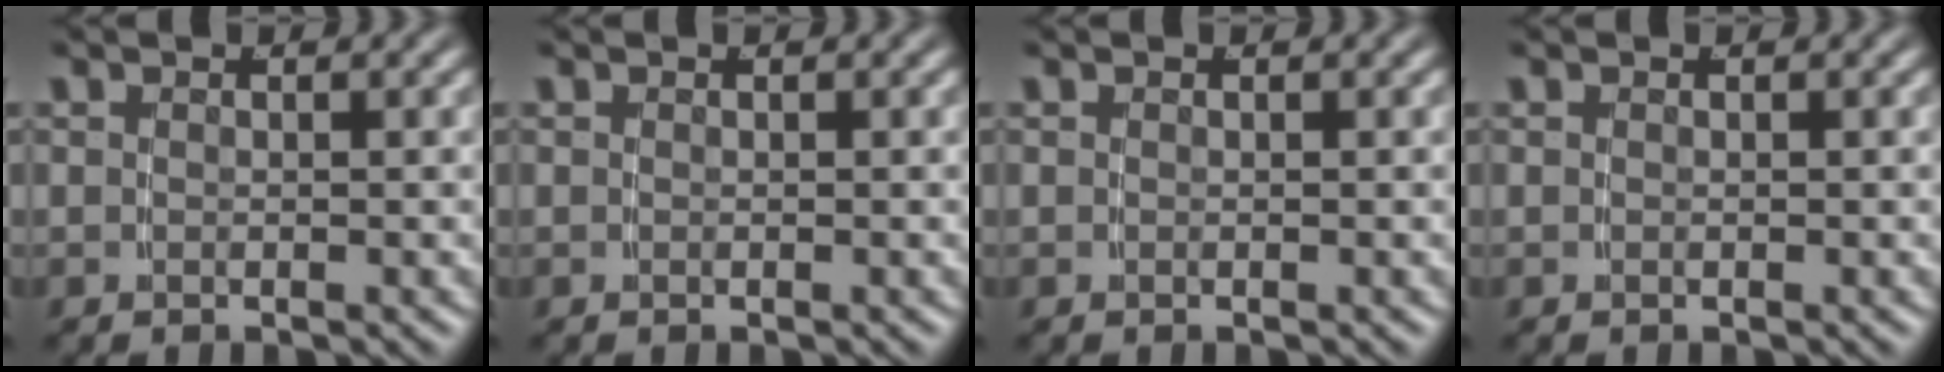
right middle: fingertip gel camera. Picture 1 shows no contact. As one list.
[{"total": 0.0}, {"total": 0.0}, {"total": 0.0}]